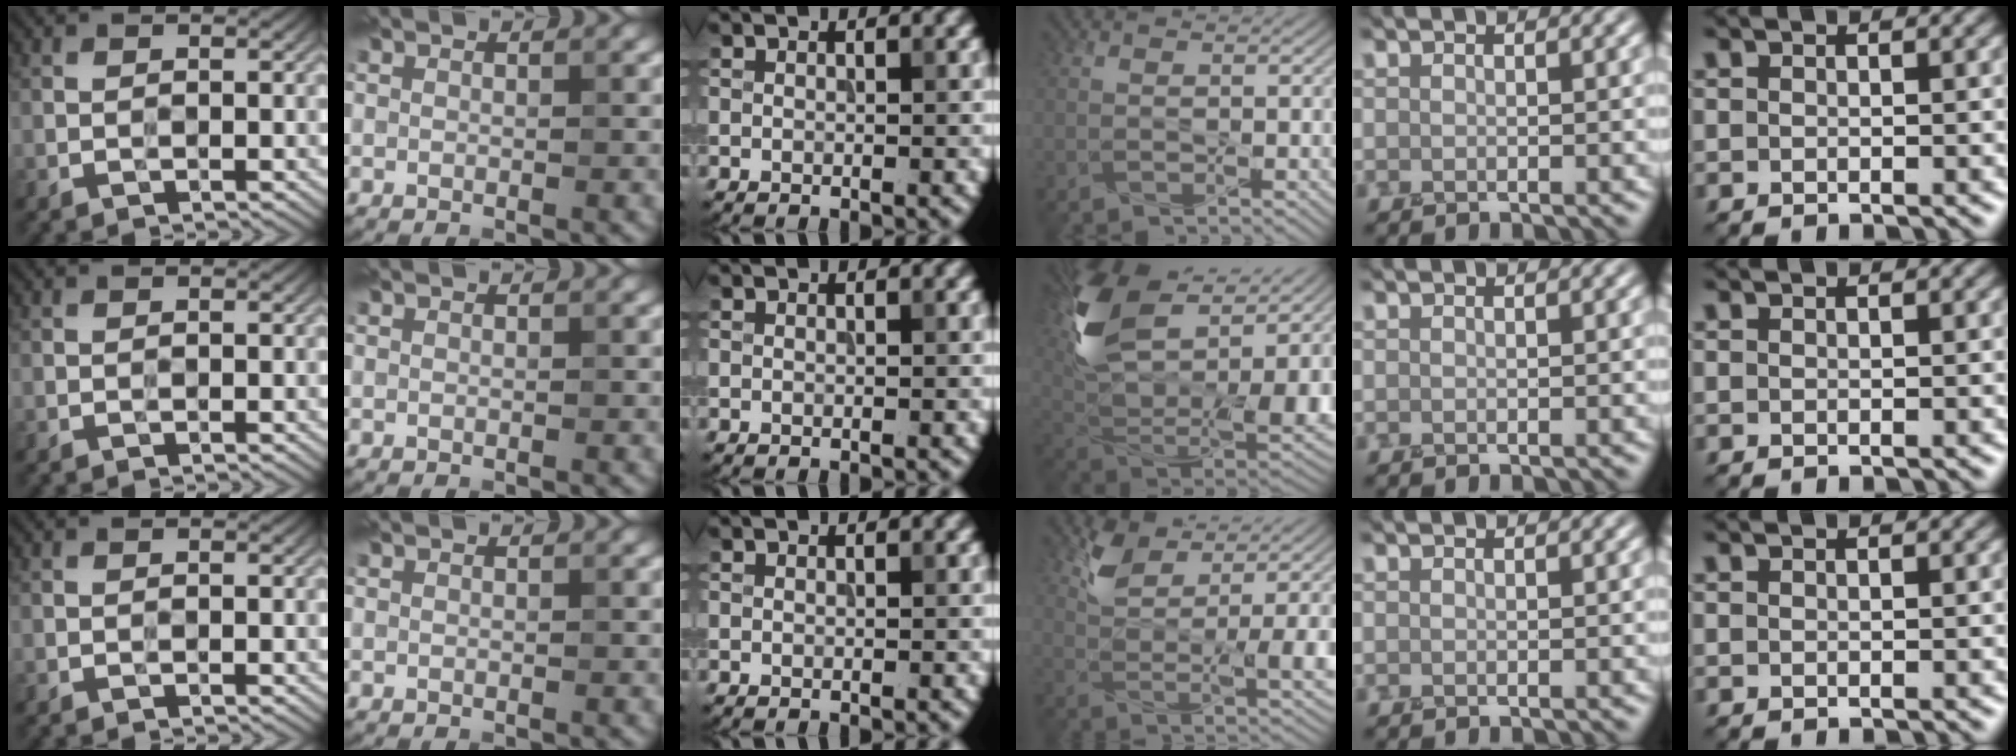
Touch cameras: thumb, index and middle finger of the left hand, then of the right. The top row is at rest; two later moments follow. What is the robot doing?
{"motion": "squeeze", "object": "paper clamp"}